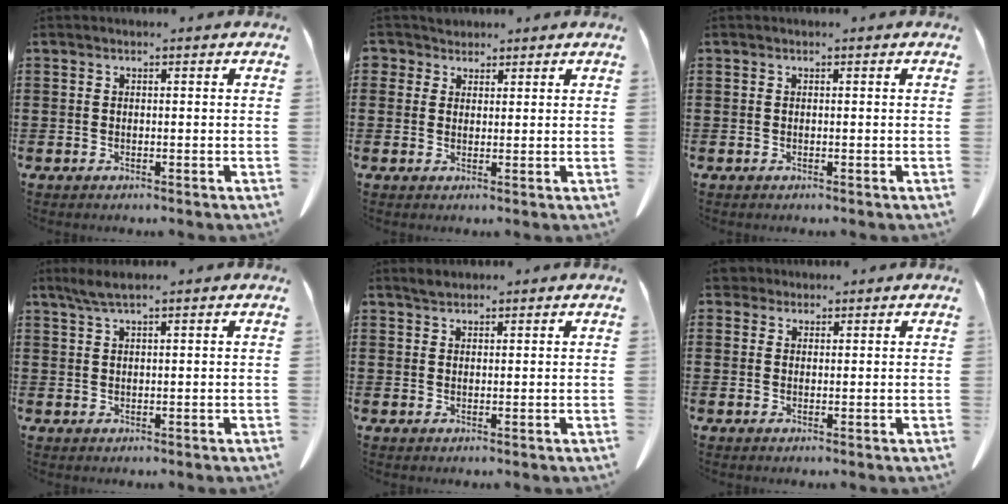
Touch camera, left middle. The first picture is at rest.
{"total": 2.6, "force": [1.9, 1.7, 0.2], "torque": [-0.015, 0.009, 0.037]}
{"total": 0.0}
{"total": 2.4, "force": [1.7, 0.2, 1.6], "torque": [-0.035, 0.001, 0.031]}
{"total": 1.4, "force": [1.3, 0.5, 0.2], "torque": [-0.008, 0.002, 0.025]}
{"total": 1.3, "force": [1.0, 0.7, 0.2], "torque": [-0.009, 0.005, 0.020]}